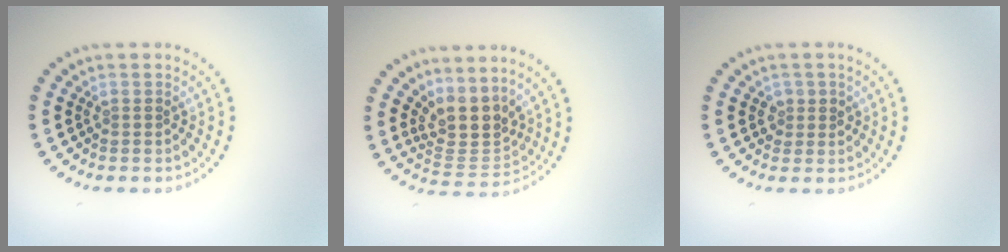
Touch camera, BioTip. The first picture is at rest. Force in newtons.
{"total": 3.9, "press": 3.0, "slide": 2.6}
{"total": 1.4, "press": 1.3, "slide": 0.6}